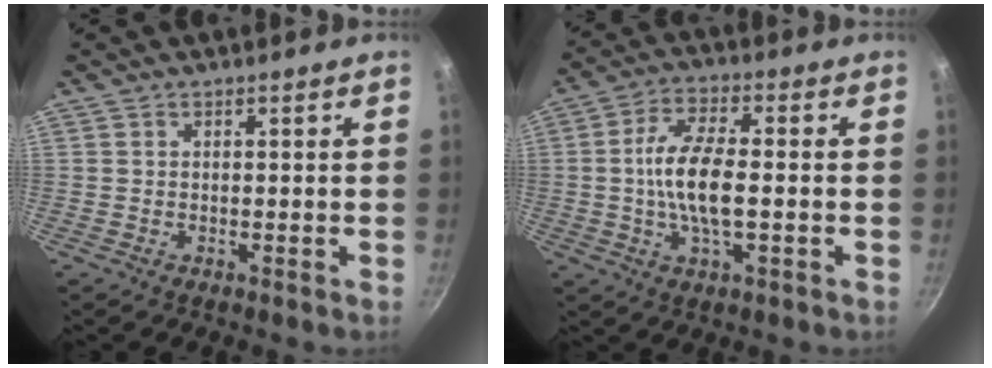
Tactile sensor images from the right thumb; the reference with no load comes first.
{"total": 10.6, "force": [-0.7, 4.1, 9.7], "torque": [-0.185, 0.015, -0.022]}